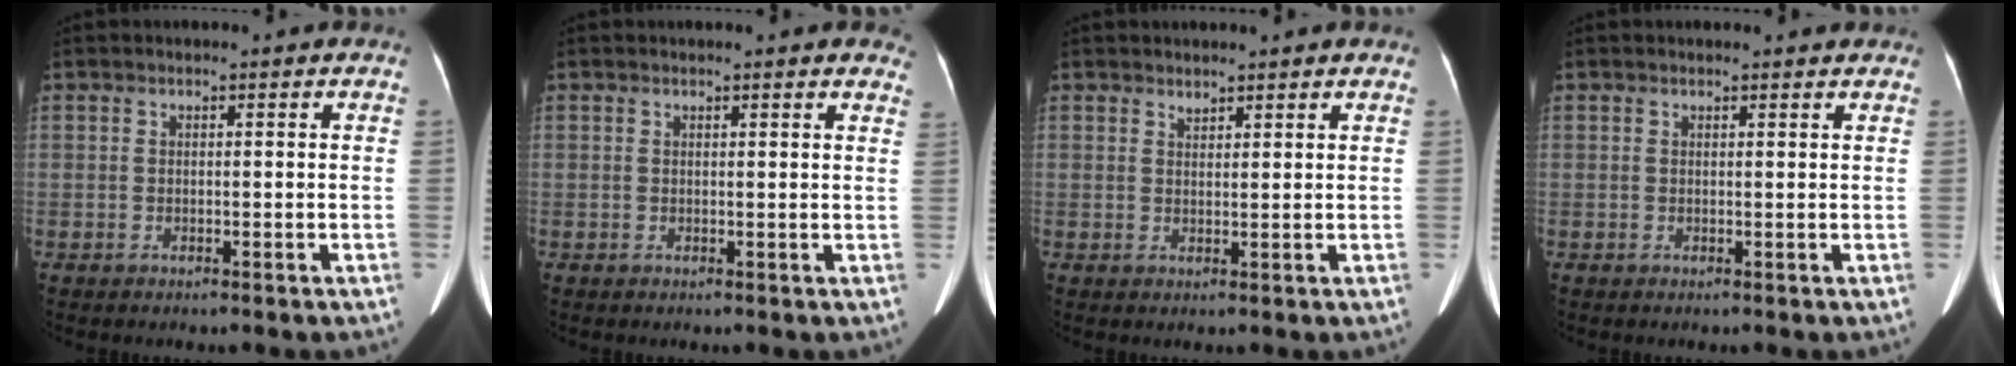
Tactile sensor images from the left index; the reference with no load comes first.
{"total": 7.6, "force": [6.8, 1.5, 3.0], "torque": [-0.016, -0.015, 0.053]}
{"total": 1.6, "force": [1.5, 0.5, 0.4], "torque": [-0.007, -0.005, 0.021]}
{"total": 3.0, "force": [2.9, 0.5, 0.8], "torque": [-0.009, -0.008, 0.023]}